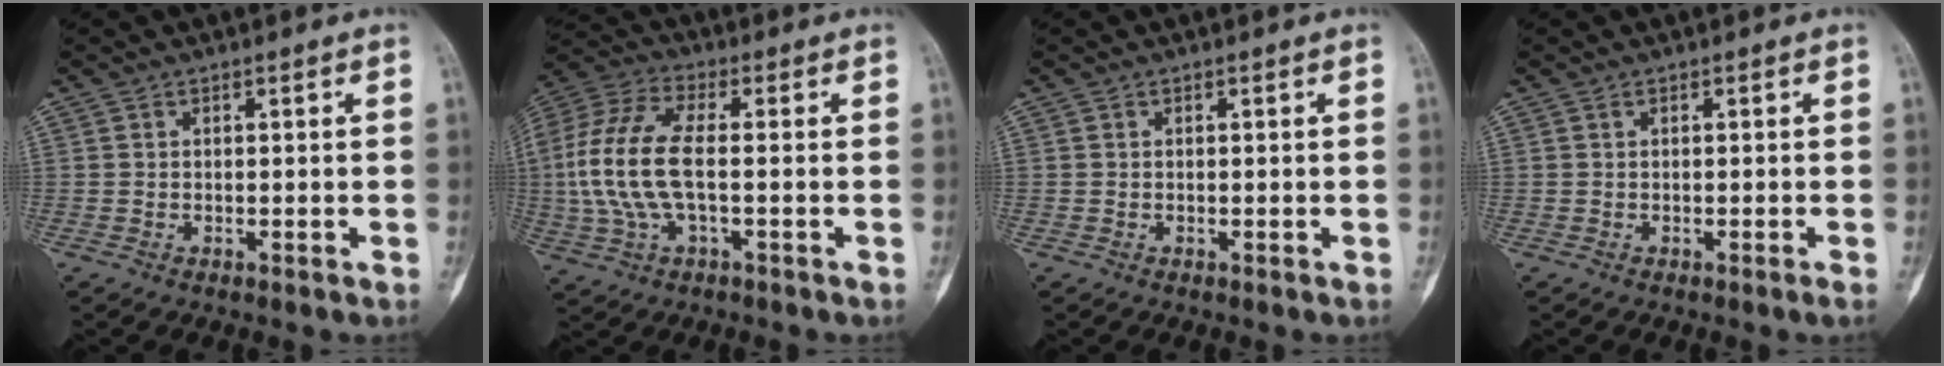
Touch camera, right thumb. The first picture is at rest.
{"total": 15.4, "force": [-0.6, 6.6, 13.9], "torque": [-0.321, 0.023, -0.013]}
{"total": 0.0}
{"total": 0.5, "force": [-0.3, -0.1, 0.4], "torque": [-0.007, 0.000, -0.005]}